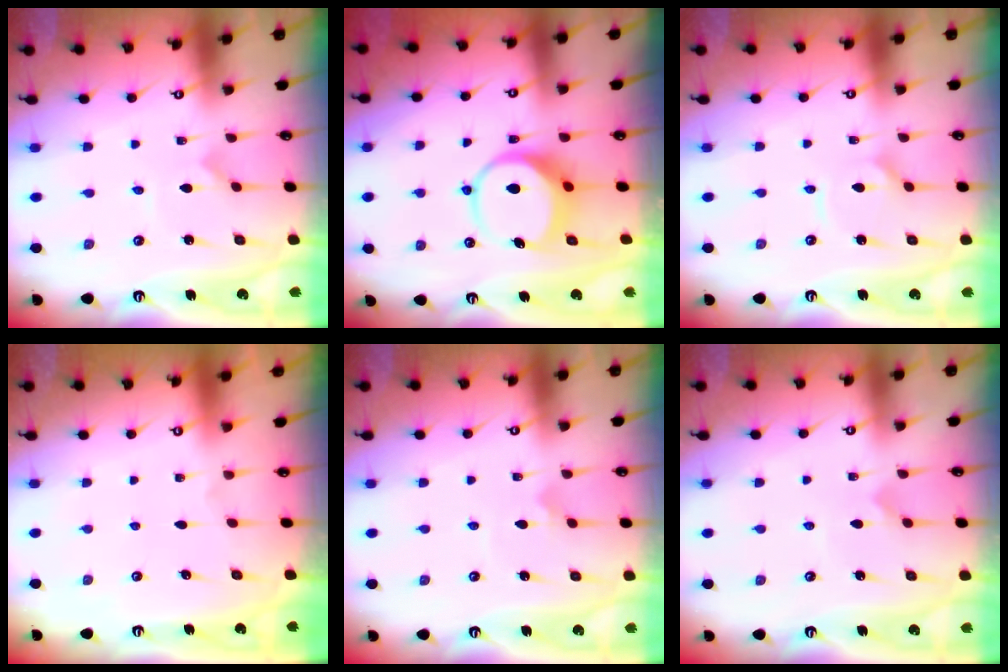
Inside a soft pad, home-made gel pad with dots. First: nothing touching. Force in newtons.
{"total": 8.5, "press": 8.5, "slide": 1.0}
{"total": 3.7, "press": 3.6, "slide": 0.5}
{"total": 0.0}
{"total": 4.9, "press": 4.8, "slide": 0.4}
{"total": 2.7, "press": 2.7, "slide": 0.3}